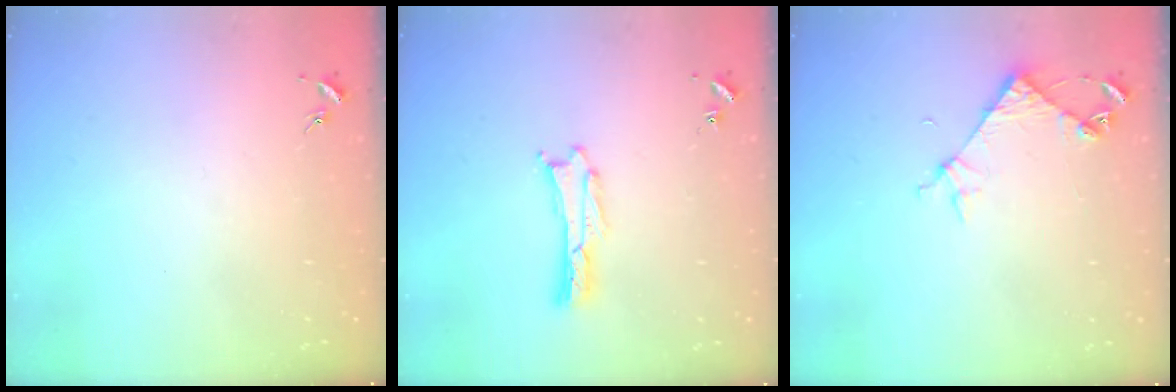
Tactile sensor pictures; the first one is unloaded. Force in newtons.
{"total": 0.0}
{"total": 4.6, "press": 4.6, "slide": 0.3}